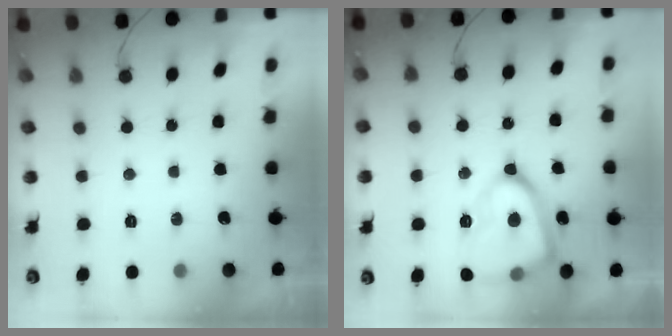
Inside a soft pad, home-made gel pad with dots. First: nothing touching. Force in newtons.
{"total": 17.4, "press": 17.3, "slide": 1.7}